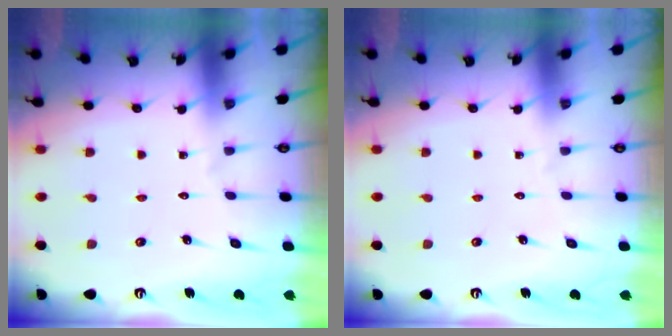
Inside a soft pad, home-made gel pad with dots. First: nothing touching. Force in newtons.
{"total": 0.0}